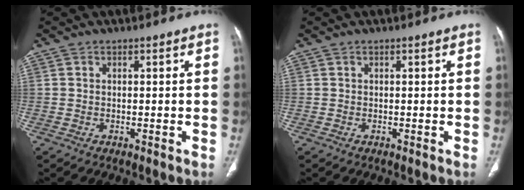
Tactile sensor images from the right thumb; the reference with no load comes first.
{"total": 0.0}